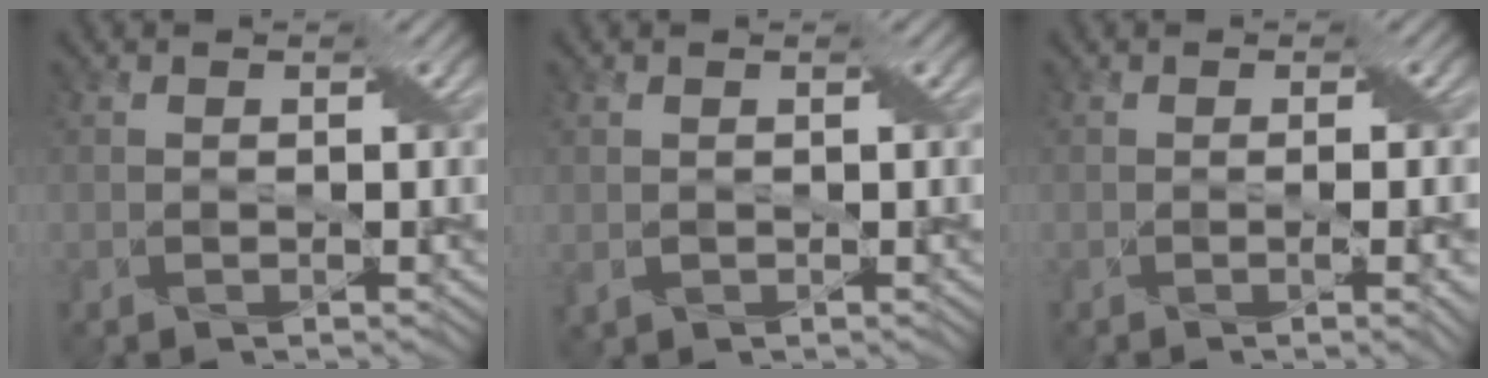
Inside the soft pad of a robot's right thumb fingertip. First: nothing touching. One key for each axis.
{"total": 0.8, "fx": 0.1, "fy": 0.6, "fz": 0.4, "tx": -0.015, "ty": -0.002, "tz": 0.008}
{"total": 3.4, "fx": -0.3, "fy": 0.6, "fz": 3.3, "tx": -0.049, "ty": 0.005, "tz": -0.005}